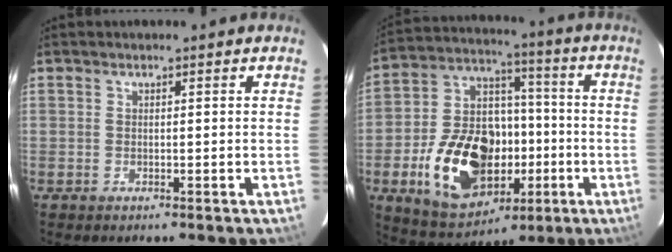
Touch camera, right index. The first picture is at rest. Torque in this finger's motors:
{"motor_torque": [1.30, -0.84, 0.96, 0.18]}